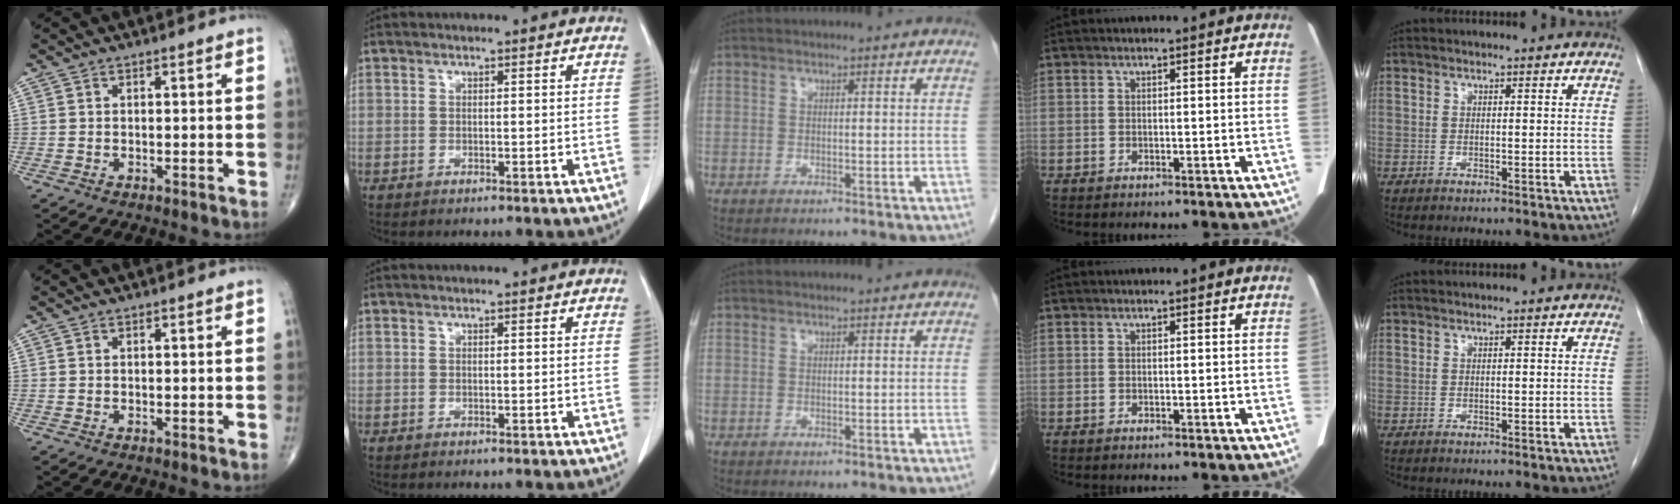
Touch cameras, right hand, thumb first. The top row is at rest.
{}